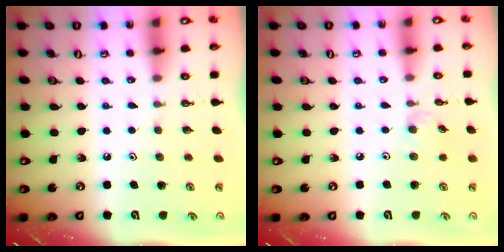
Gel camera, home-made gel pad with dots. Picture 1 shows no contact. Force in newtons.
{"total": 2.4, "press": 2.4, "slide": 0.5}